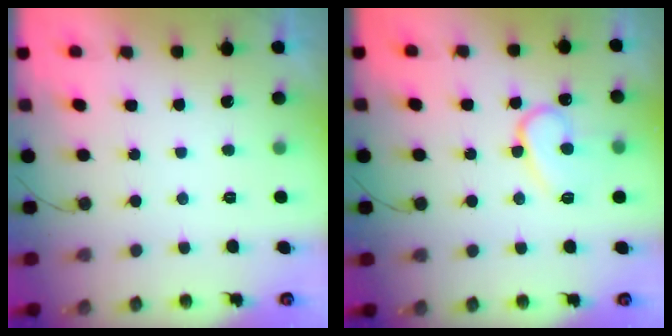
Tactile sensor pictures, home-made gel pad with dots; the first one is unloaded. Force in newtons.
{"total": 11.6, "press": 11.5, "slide": 1.1}